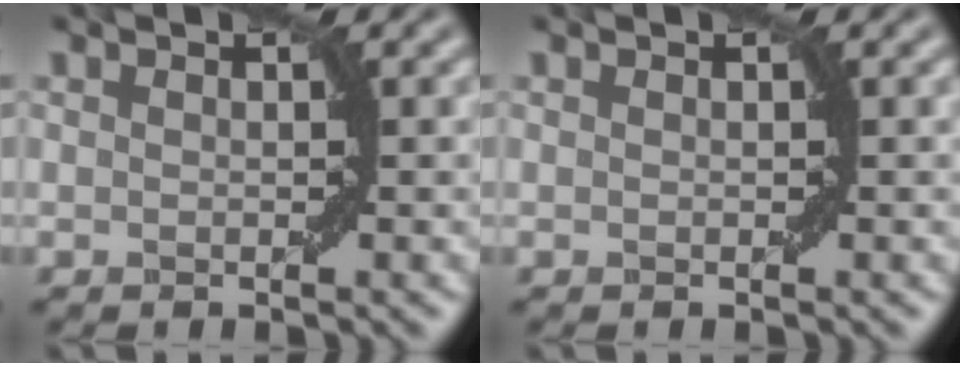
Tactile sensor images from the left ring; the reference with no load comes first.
{"total": 0.0}